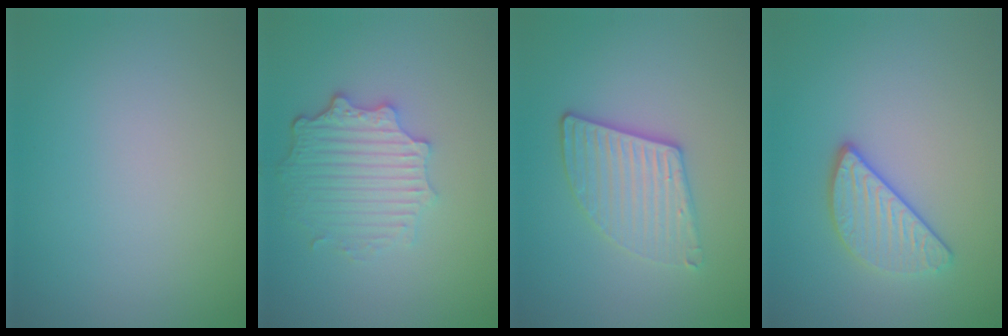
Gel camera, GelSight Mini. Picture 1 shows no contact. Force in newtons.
{"total": 4.5, "press": 3.6, "slide": 2.7}
{"total": 3.6, "press": 3.1, "slide": 1.8}
{"total": 3.0, "press": 2.6, "slide": 1.3}